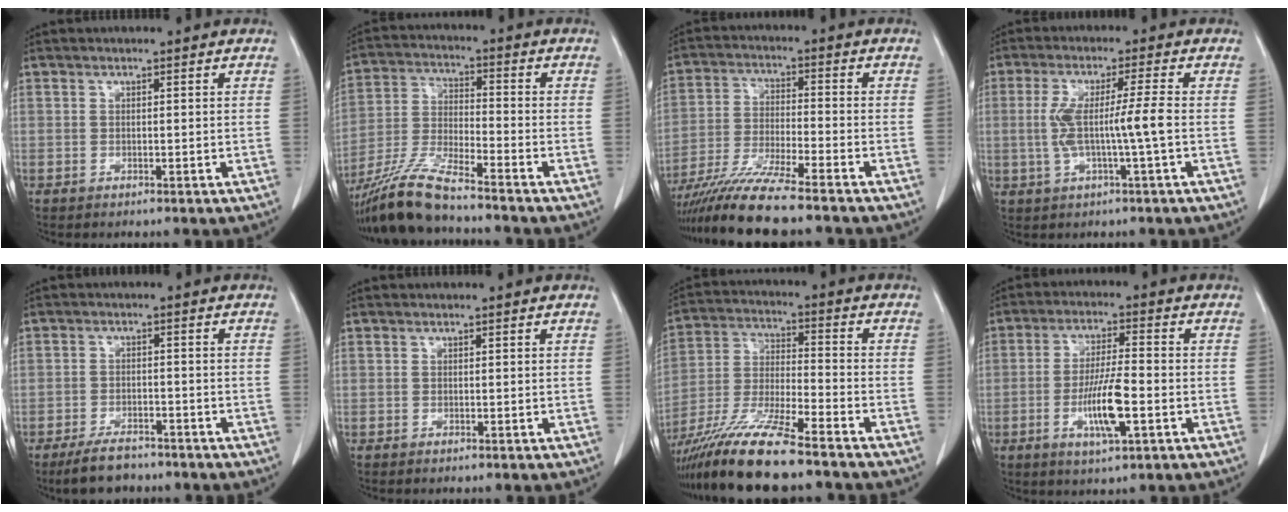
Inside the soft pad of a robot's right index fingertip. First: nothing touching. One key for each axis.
{"total": 11.5, "fx": -10.0, "fy": 0.1, "fz": 5.7, "tx": -0.118, "ty": -0.019, "tz": -0.192}
{"total": 12.3, "fx": -10.1, "fy": -0.5, "fz": 6.9, "tx": -0.124, "ty": -0.028, "tz": -0.176}
{"total": 7.1, "fx": -0.7, "fy": -0.6, "fz": 7.1, "tx": -0.143, "ty": 0.009, "tz": -0.010}
{"total": 5.6, "fx": -4.6, "fy": 2.1, "fz": 2.3, "tx": -0.046, "ty": -0.005, "tz": -0.076}
{"total": 0.0}
{"total": 15.7, "fx": -12.2, "fy": 0.6, "fz": 9.9, "tx": -0.209, "ty": -0.032, "tz": -0.223}
{"total": 8.6, "fx": -2.6, "fy": 1.1, "fz": 8.1, "tx": -0.154, "ty": -0.006, "tz": -0.047}